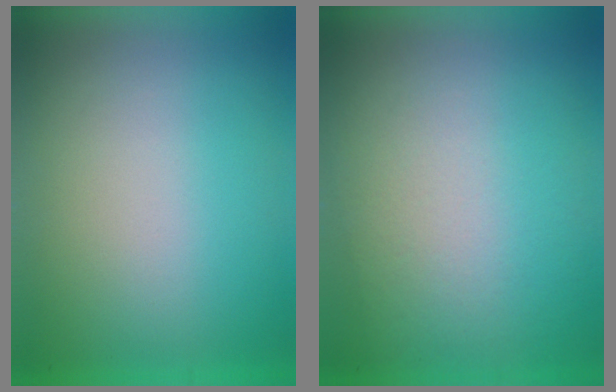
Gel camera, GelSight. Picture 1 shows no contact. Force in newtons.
{"total": 2.6}